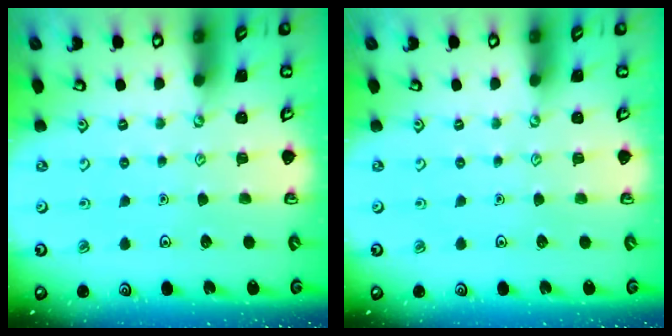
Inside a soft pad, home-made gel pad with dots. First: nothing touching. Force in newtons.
{"total": 0.0}